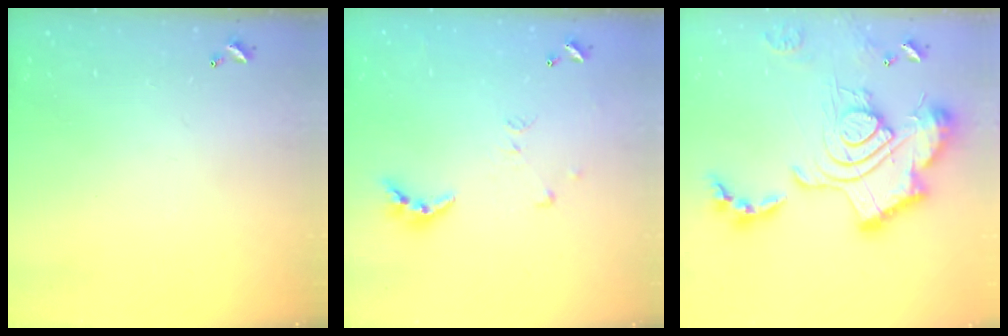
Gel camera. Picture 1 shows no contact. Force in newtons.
{"total": 8.1, "press": 8.1, "slide": 0.7}
{"total": 3.0, "press": 2.4, "slide": 1.8}